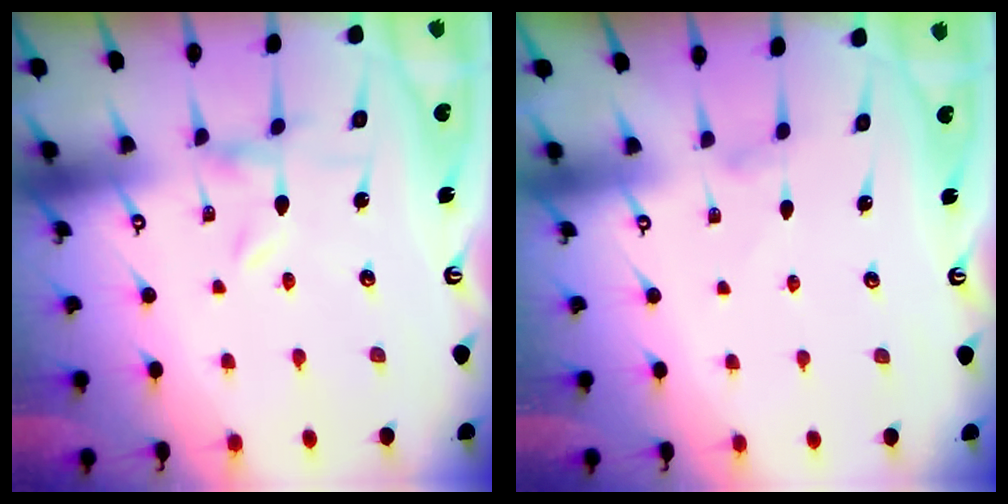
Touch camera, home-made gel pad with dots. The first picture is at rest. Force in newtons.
{"total": 0.0}